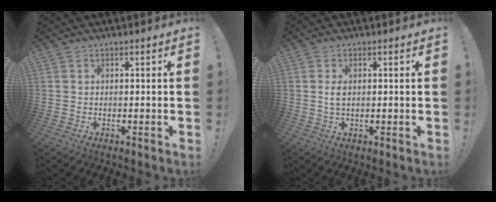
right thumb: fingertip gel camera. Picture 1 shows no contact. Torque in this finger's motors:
{"motor_torque": [-0.08, 0.09, -0.05, -0.19, 0.07]}